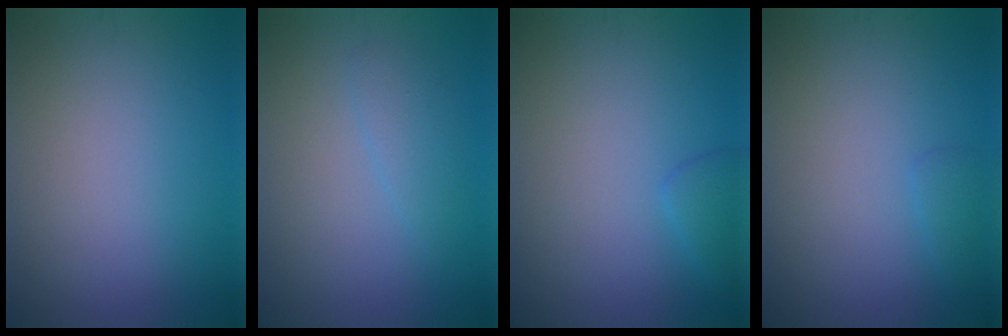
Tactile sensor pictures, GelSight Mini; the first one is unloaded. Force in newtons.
{"total": 1.6, "press": 1.6, "slide": 0.0}
{"total": 1.4, "press": 1.4, "slide": 0.1}
{"total": 0.9, "press": 0.9, "slide": 0.1}